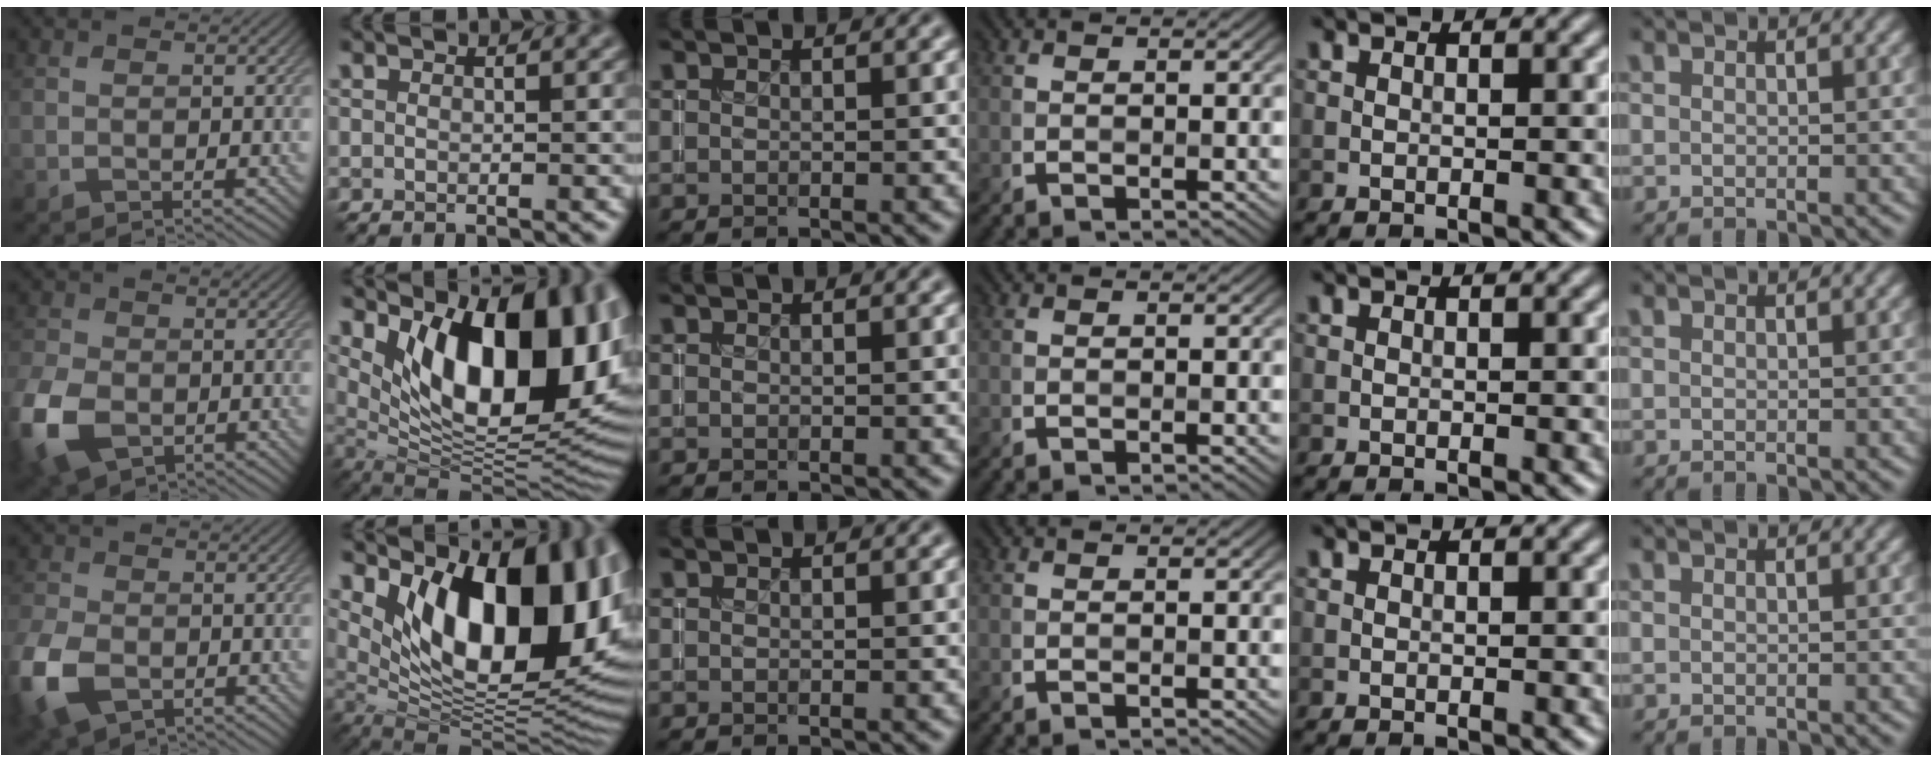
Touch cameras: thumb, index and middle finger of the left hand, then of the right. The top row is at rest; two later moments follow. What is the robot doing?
{"motion": "insert", "object": "coin"}